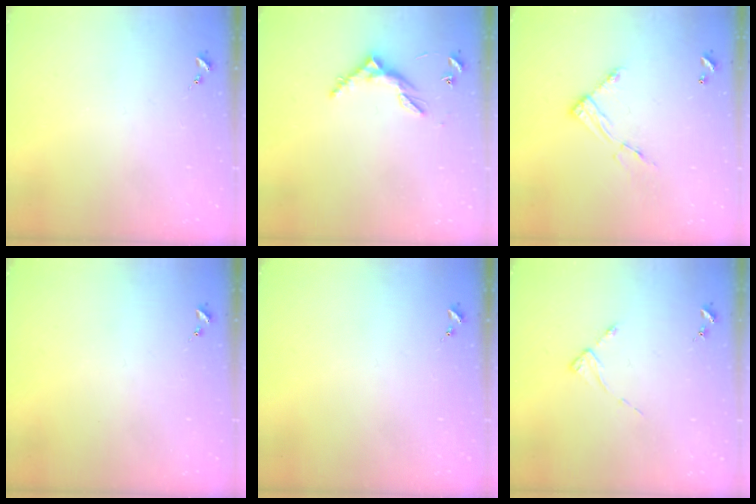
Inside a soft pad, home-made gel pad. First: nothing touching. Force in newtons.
{"total": 6.1, "press": 6.1, "slide": 0.4}
{"total": 8.7, "press": 8.7, "slide": 0.4}
{"total": 0.0}
{"total": 0.0}
{"total": 2.2, "press": 2.2, "slide": 0.4}